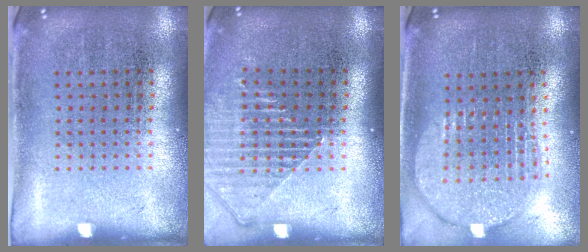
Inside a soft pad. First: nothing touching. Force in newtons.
{"total": 1.4, "press": 1.3, "slide": 0.5}
{"total": 1.9, "press": 1.6, "slide": 1.0}